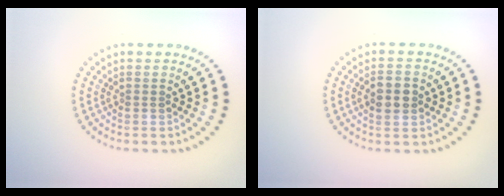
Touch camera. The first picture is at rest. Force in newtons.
{"total": 2.9, "press": 2.9, "slide": 0.1}